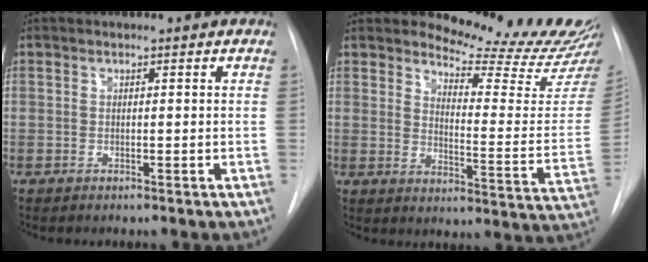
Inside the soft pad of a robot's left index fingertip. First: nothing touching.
{"total": 16.8, "force": [16.2, 0.4, 4.1], "torque": [-0.060, -0.131, 0.190]}